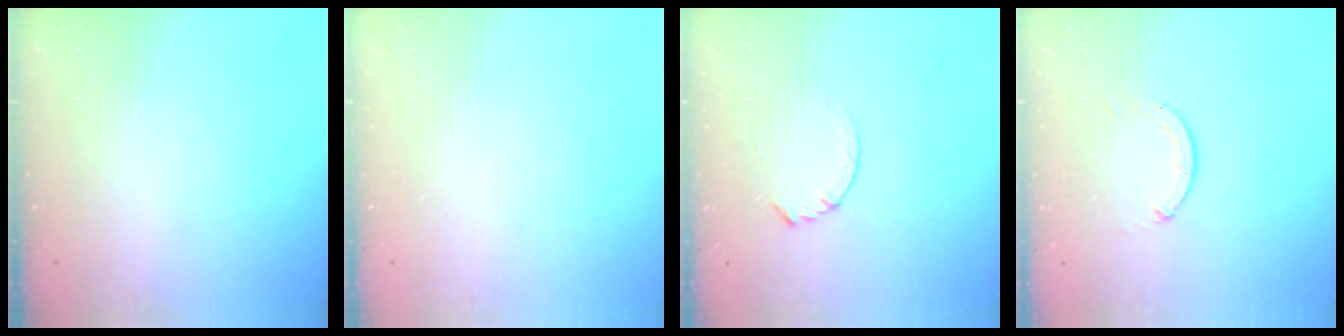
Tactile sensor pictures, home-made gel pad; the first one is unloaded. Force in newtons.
{"total": 0.0}
{"total": 3.7, "press": 3.6, "slide": 0.4}
{"total": 0.0}